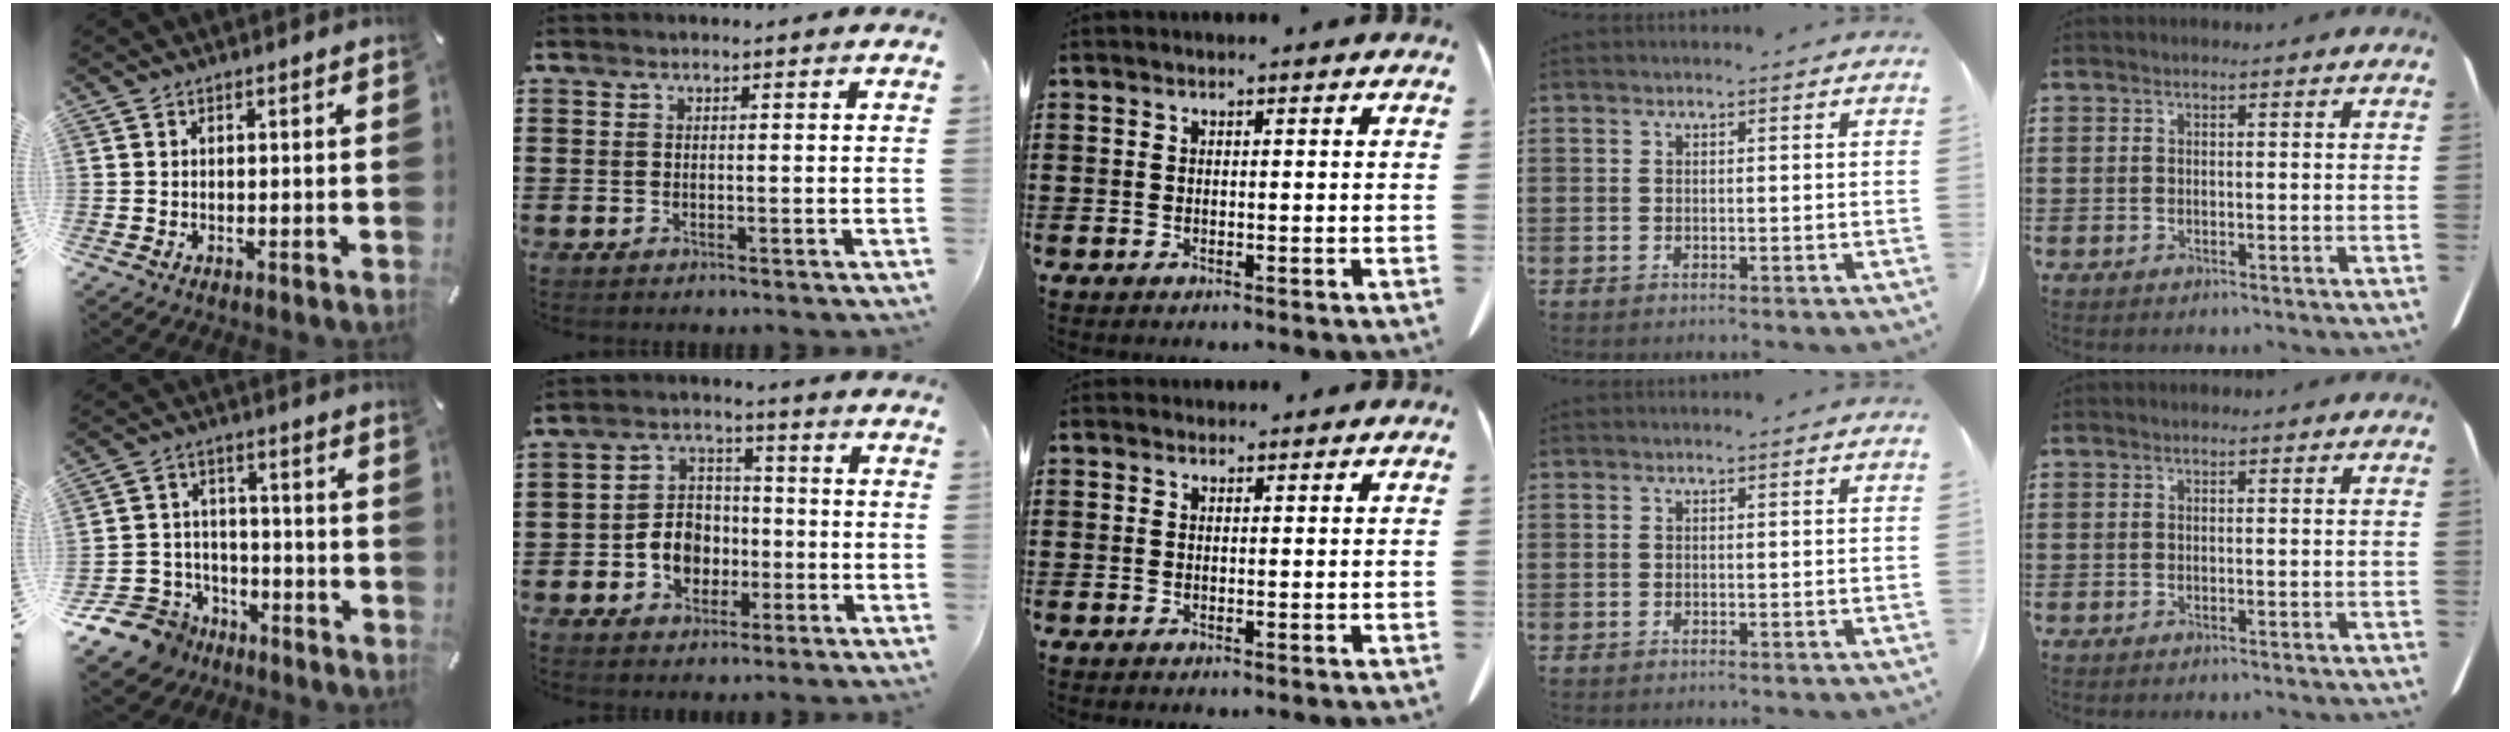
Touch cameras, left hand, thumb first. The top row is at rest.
{"thumb": {"total": 11.7, "force": [-7.4, 8.7, 2.8], "torque": [-0.066, 0.050, -0.129]}, "index": {"total": 6.1, "force": [-2.0, 5.2, 2.5], "torque": [-0.063, 0.019, -0.038]}, "middle": {"total": 0.9, "force": [0.8, 0.3, 0.1], "torque": [0.003, -0.004, 0.015]}}